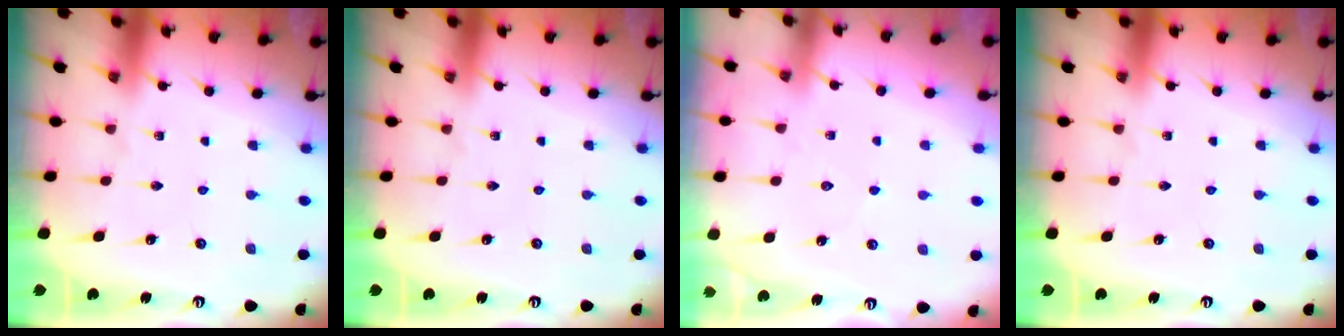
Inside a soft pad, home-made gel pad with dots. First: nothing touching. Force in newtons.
{"total": 0.0}
{"total": 2.9, "press": 2.8, "slide": 0.3}
{"total": 0.0}